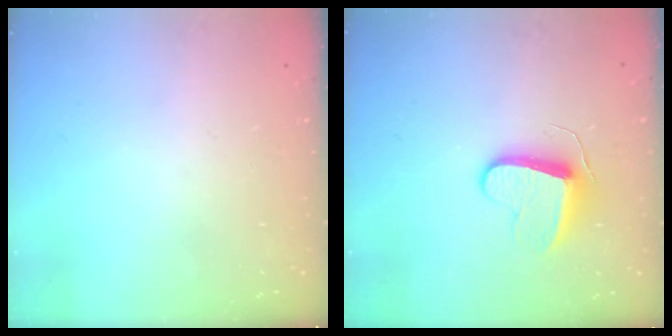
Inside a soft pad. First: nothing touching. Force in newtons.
{"total": 9.3, "press": 9.3, "slide": 0.5}